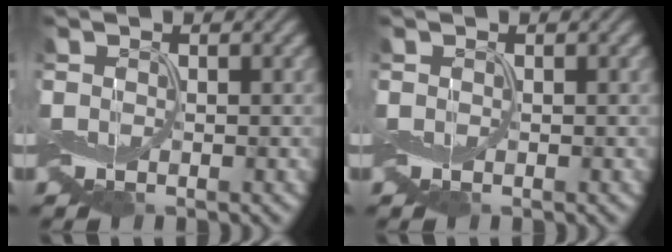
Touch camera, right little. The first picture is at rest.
{"total": 0.0}